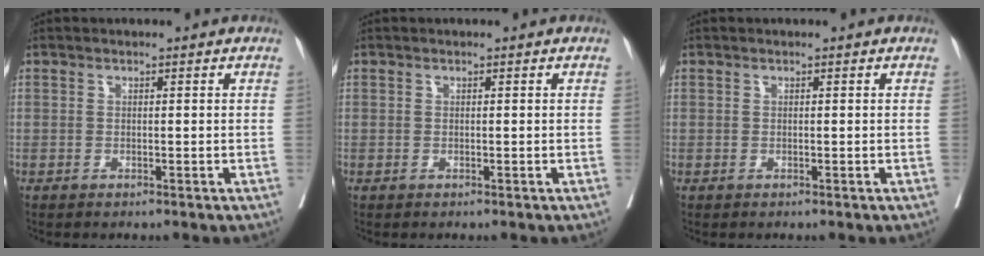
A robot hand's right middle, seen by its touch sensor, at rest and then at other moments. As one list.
[{"total": 0.0}, {"total": 0.0}]